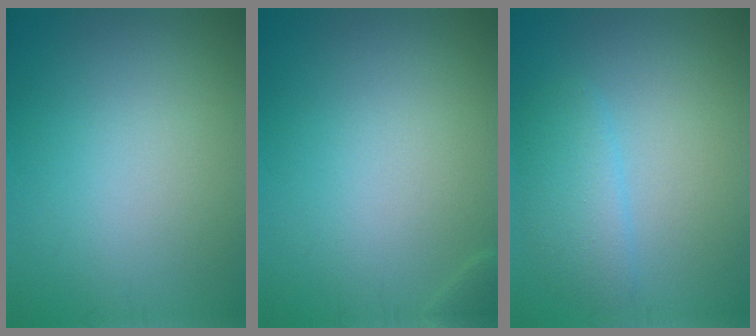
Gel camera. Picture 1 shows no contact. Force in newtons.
{"total": 0.7, "press": 0.7, "slide": 0.0}
{"total": 2.7, "press": 2.7, "slide": 0.2}